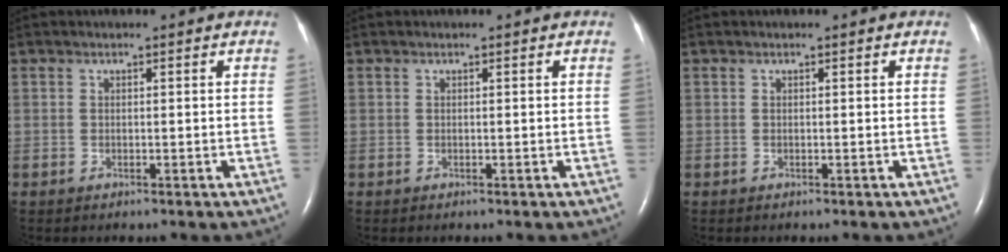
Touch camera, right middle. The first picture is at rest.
{"total": 0.0}
{"total": 0.0}